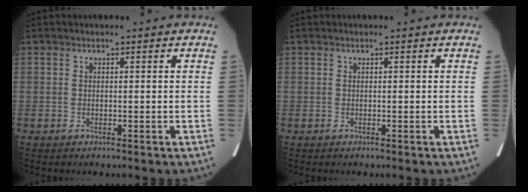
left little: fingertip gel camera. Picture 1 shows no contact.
{"total": 0.0}